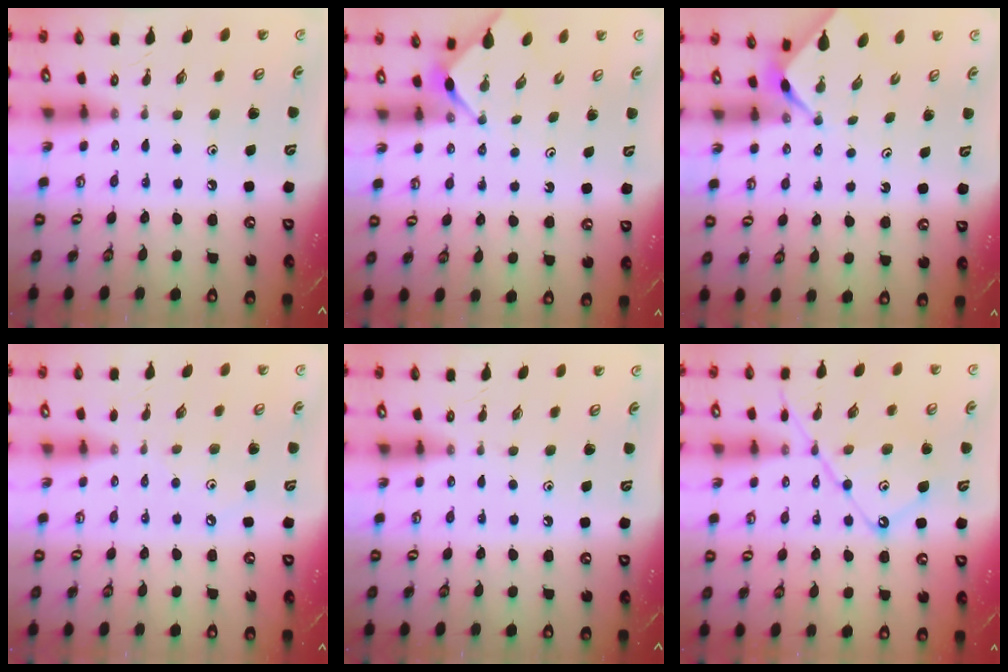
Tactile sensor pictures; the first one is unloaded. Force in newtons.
{"total": 2.7, "press": 2.7, "slide": 0.3}
{"total": 2.4, "press": 2.3, "slide": 0.3}
{"total": 1.7, "press": 1.7, "slide": 0.4}
{"total": 0.0}
{"total": 12.2, "press": 12.2, "slide": 1.1}